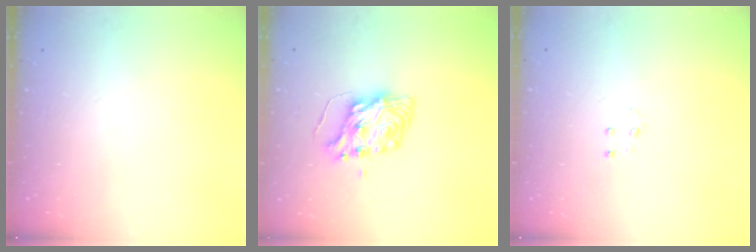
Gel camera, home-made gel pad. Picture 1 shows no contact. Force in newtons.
{"total": 8.4, "press": 8.3, "slide": 0.5}
{"total": 3.8, "press": 3.8, "slide": 0.3}